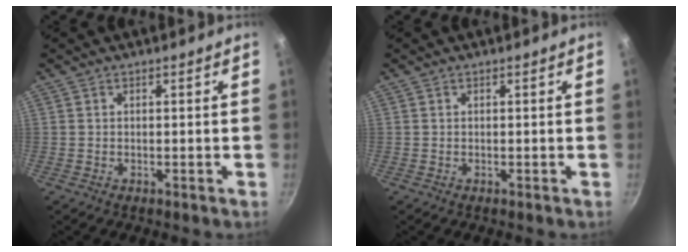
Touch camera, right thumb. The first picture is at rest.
{"total": 0.0}